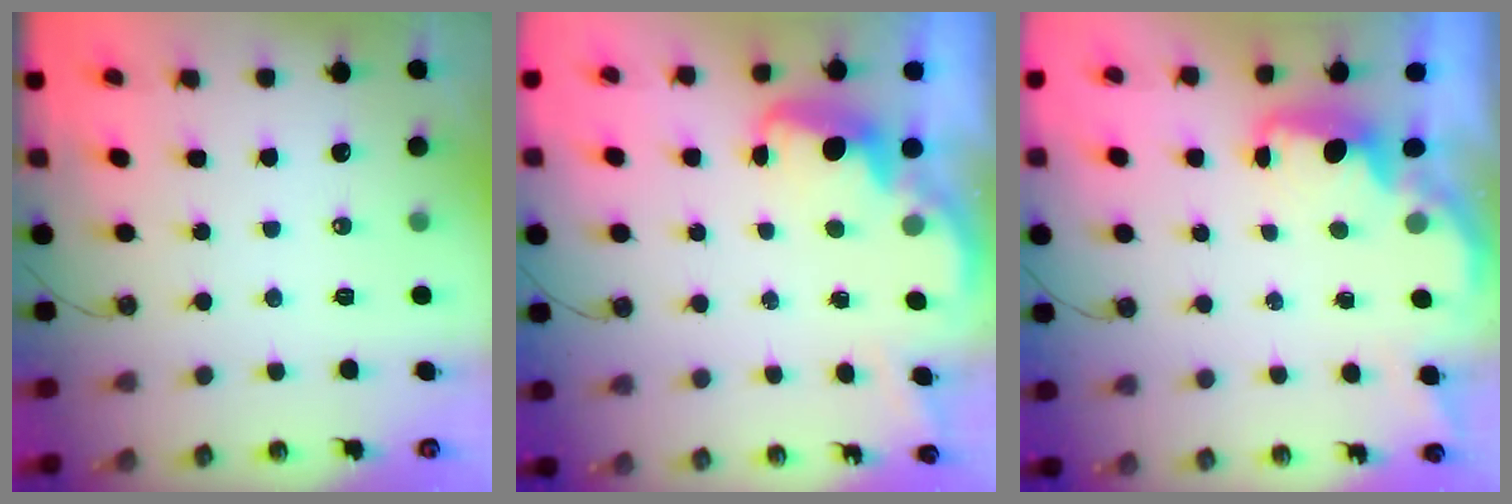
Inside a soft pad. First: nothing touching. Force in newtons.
{"total": 2.5, "press": 2.5, "slide": 0.4}
{"total": 1.5, "press": 1.3, "slide": 0.7}